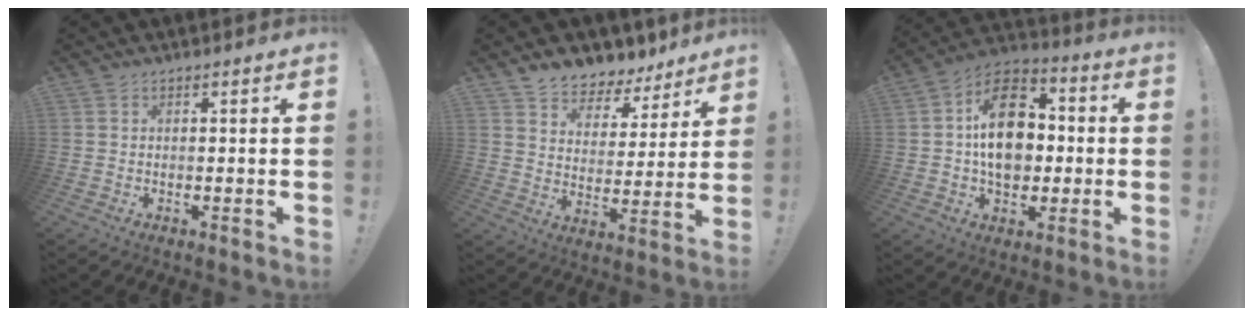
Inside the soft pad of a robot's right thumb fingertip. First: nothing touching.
{"total": 7.3, "force": [6.3, 3.7, 1.0], "torque": [-0.013, -0.062, 0.117]}
{"total": 18.6, "force": [1.0, 13.5, 12.8], "torque": [-0.195, 0.011, 0.020]}